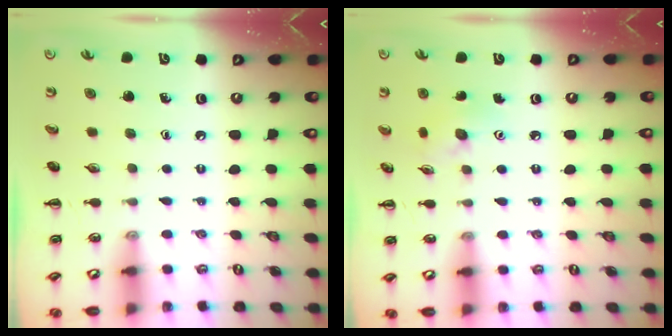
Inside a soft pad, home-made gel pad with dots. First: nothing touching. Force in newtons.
{"total": 3.9, "press": 3.8, "slide": 0.7}